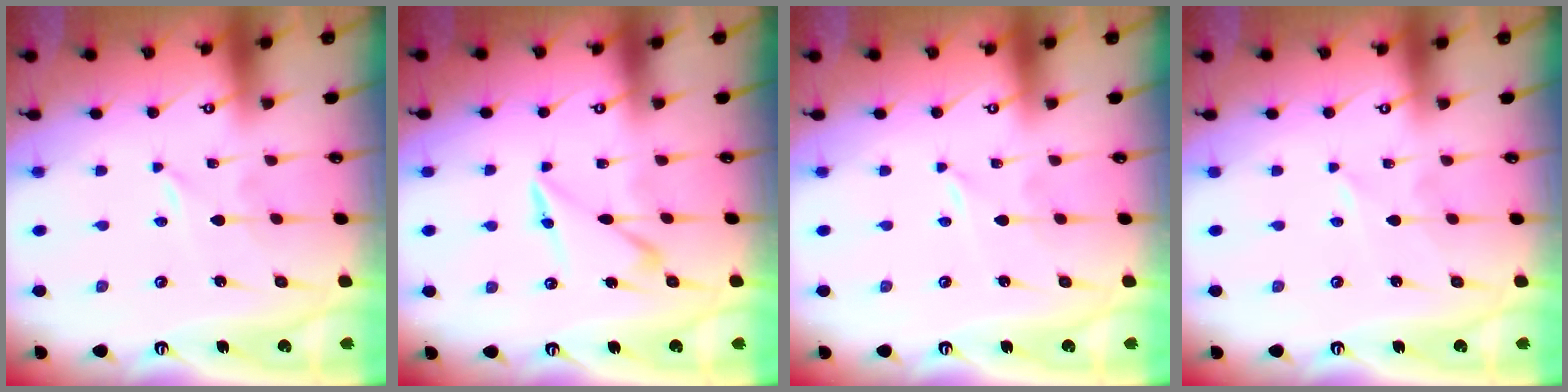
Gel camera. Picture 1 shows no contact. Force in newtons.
{"total": 7.7, "press": 7.7, "slide": 0.5}
{"total": 0.0}
{"total": 0.6, "press": 0.6, "slide": 0.1}